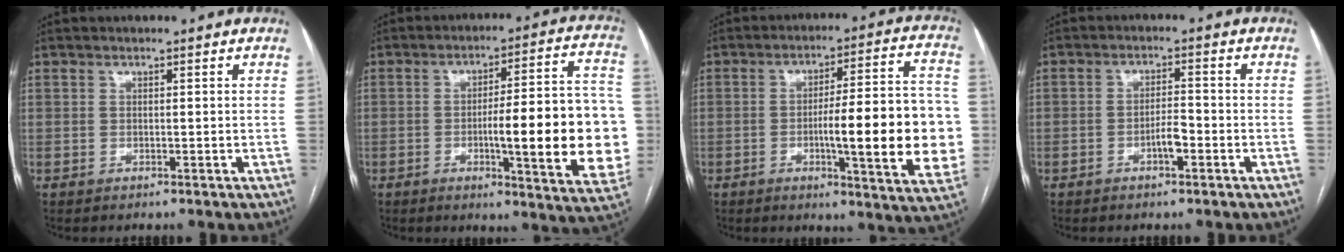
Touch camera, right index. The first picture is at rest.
{"total": 20.0, "force": [-3.0, 3.2, 19.5], "torque": [-0.199, 0.021, -0.030]}
{"total": 18.8, "force": [-2.9, 2.9, 18.3], "torque": [-0.211, 0.018, -0.033]}
{"total": 3.3, "force": [-1.4, 0.9, 2.8], "torque": [-0.047, 0.004, -0.025]}